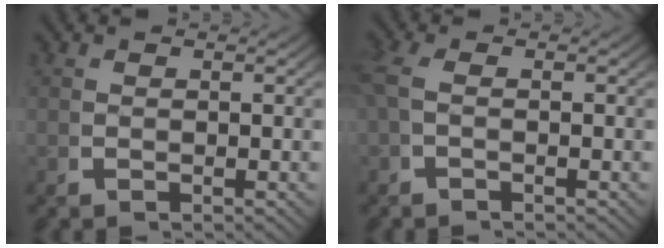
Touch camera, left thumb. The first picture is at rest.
{"total": 1.7, "force": [-0.3, 0.7, 1.4], "torque": [-0.042, 0.003, -0.007]}